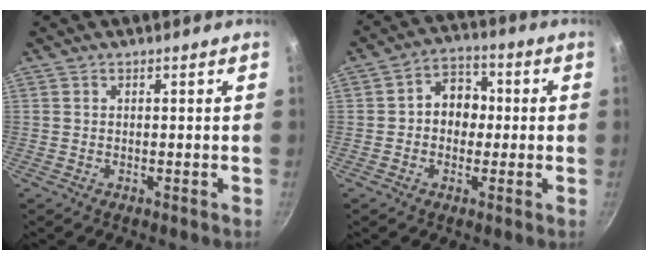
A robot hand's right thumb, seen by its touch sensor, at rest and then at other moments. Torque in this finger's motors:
{"motor_torque": [0.14, -0.37, 0.02, 0.03, 0.16]}